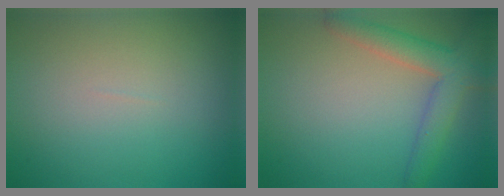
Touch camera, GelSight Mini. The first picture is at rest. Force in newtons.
{"total": 4.2, "press": 4.2, "slide": 0.2}